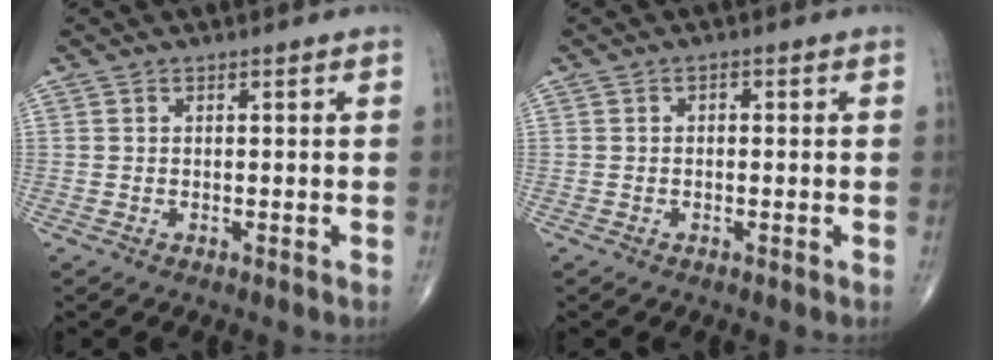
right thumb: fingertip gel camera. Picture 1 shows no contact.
{"total": 0.8, "force": [-0.1, 0.6, 0.6], "torque": [-0.002, 0.002, -0.006]}